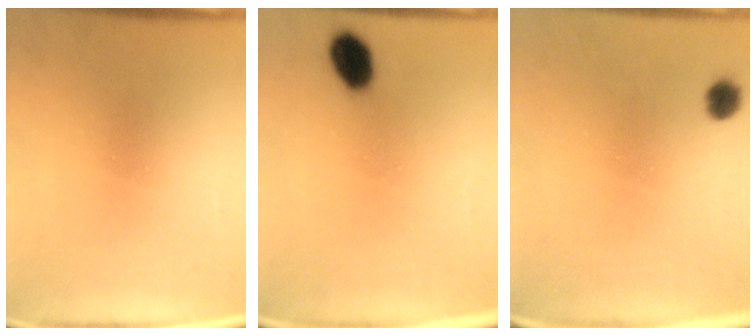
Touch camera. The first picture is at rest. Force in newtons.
{"total": 6.2}
{"total": 2.6}